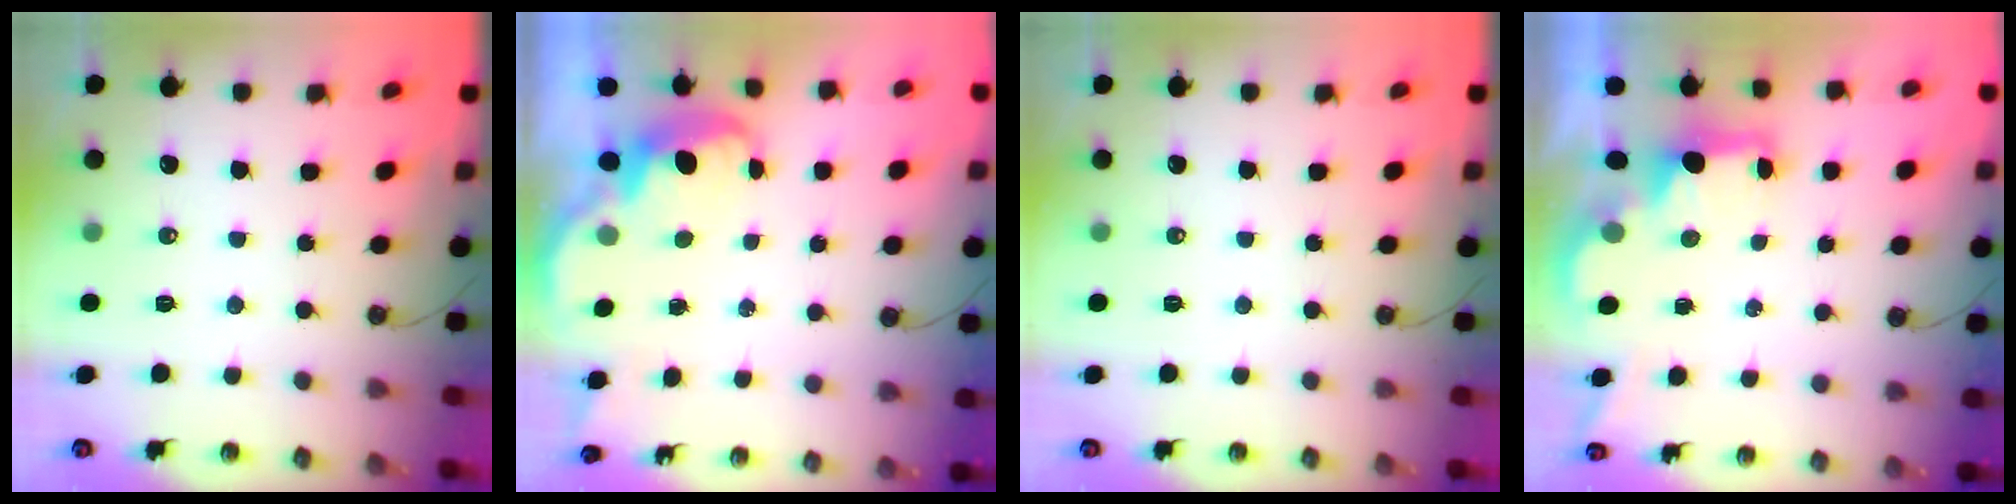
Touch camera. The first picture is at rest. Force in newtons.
{"total": 2.5, "press": 2.4, "slide": 0.7}
{"total": 0.0}
{"total": 2.2, "press": 2.1, "slide": 0.8}